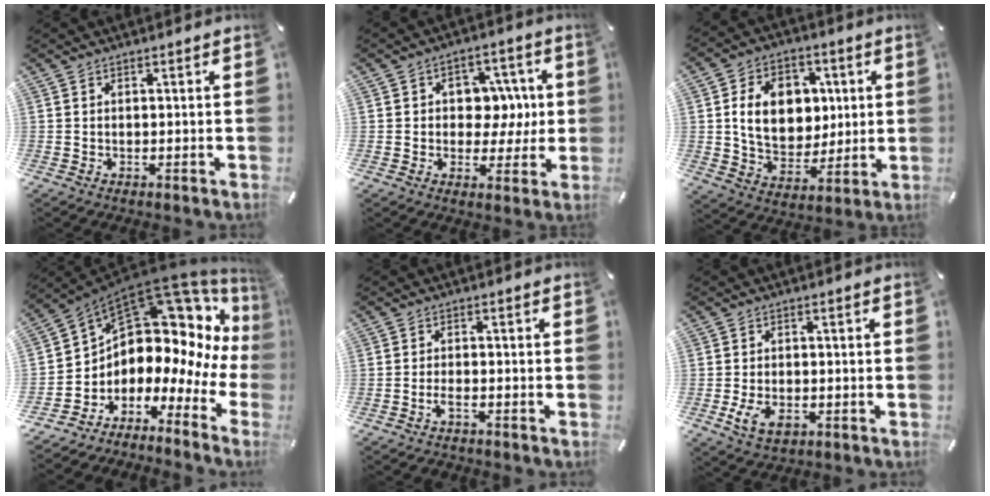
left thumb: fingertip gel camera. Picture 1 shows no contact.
{"total": 9.0, "force": [0.7, 7.6, 4.9], "torque": [-0.062, 0.003, 0.012]}
{"total": 14.0, "force": [2.3, 11.1, 8.2], "torque": [-0.140, 0.007, 0.045]}
{"total": 12.7, "force": [7.3, 8.0, 6.5], "torque": [-0.115, -0.097, 0.128]}
{"total": 2.4, "force": [-1.4, 0.8, 1.8], "torque": [-0.030, 0.005, -0.026]}
{"total": 4.9, "force": [-1.5, 3.3, 3.4], "torque": [-0.068, -0.002, -0.030]}